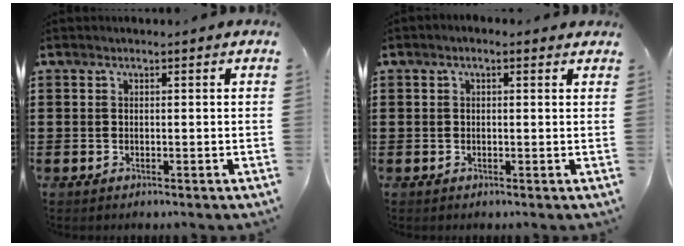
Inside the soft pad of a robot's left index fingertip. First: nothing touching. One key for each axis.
{"total": 1.1, "fx": 0.3, "fy": 0.3, "fz": 1.0, "tx": -0.019, "ty": 0.004, "tz": 0.004}